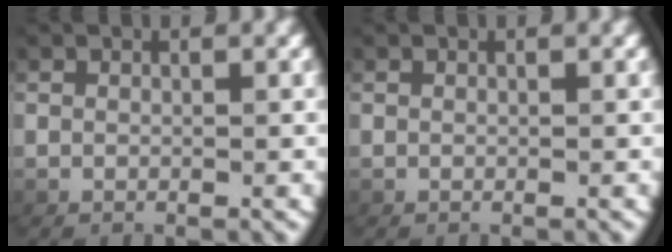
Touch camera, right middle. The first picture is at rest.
{"total": 0.0}